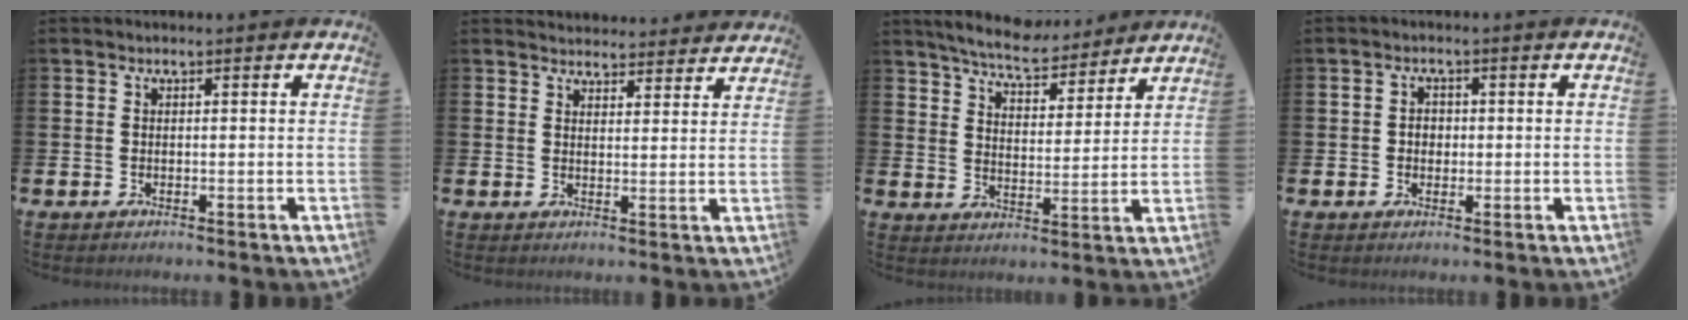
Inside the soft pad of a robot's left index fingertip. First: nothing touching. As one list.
[{"total": 3.8, "force": [3.7, 0.8, -0.1], "torque": [0.003, -0.023, 0.065]}, {"total": 6.8, "force": [6.5, 1.3, 1.6], "torque": [-0.048, -0.044, 0.113]}, {"total": 1.9, "force": [0.0, 1.6, 1.1], "torque": [-0.005, 0.002, -0.006]}]